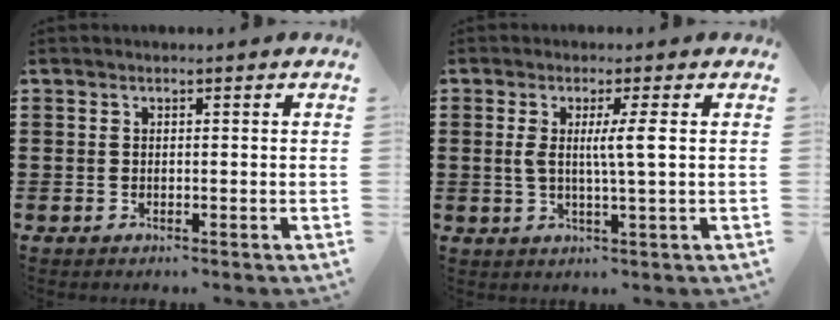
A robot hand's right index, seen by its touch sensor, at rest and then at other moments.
{"total": 4.6, "force": [0.6, 0.0, 4.6], "torque": [-0.087, -0.005, 0.005]}